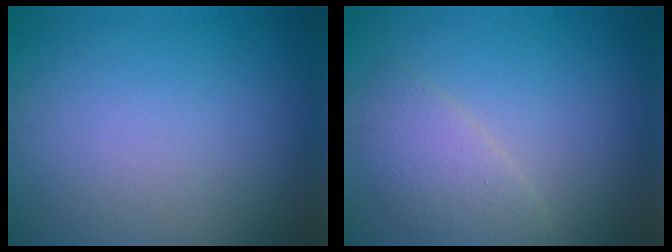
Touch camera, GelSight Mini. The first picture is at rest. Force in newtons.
{"total": 2.9, "press": 2.9, "slide": 0.2}